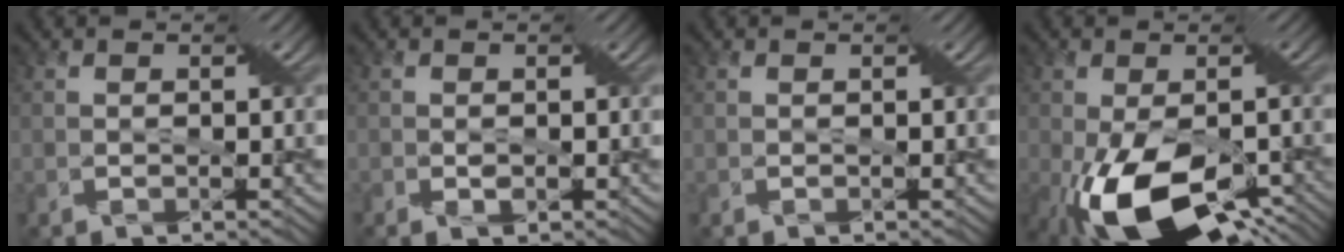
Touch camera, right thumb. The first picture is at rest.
{"total": 0.9, "force": [-0.2, 0.6, 0.7], "torque": [-0.001, -0.002, -0.007]}
{"total": 0.0}
{"total": 15.5, "force": [-6.3, 7.8, 11.9], "torque": [-0.223, -0.049, -0.091]}